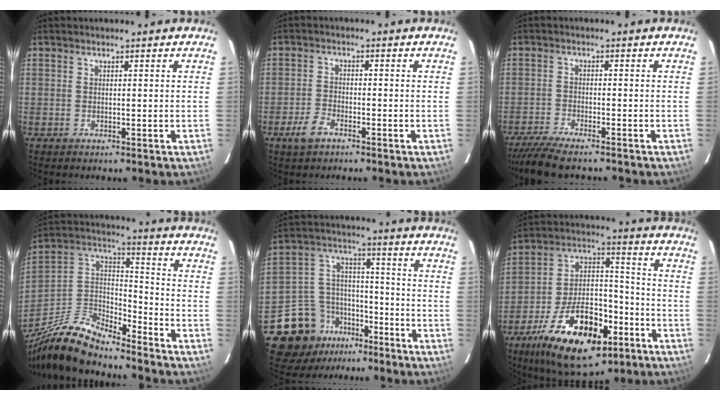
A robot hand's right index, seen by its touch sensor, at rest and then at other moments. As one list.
[{"total": 4.5, "force": [-3.0, 2.2, 2.6], "torque": [-0.068, 0.000, -0.057]}, {"total": 8.5, "force": [-7.5, 1.4, 3.8], "torque": [-0.096, -0.021, -0.132]}, {"total": 17.5, "force": [-14.3, 4.5, 9.0], "torque": [-0.199, -0.004, -0.278]}, {"total": 13.8, "force": [-9.4, 9.1, 4.3], "torque": [-0.112, 0.047, -0.153]}, {"total": 22.4, "force": [-11.9, 11.6, 15.1], "torque": [-0.287, 0.012, -0.185]}]